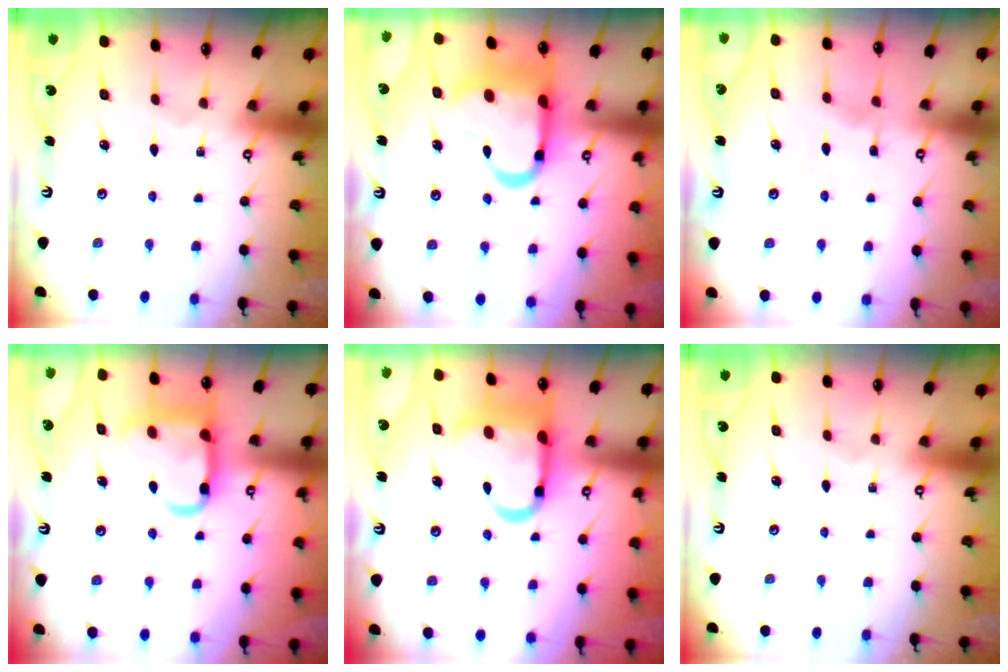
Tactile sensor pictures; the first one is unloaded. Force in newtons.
{"total": 16.4, "press": 16.3, "slide": 1.8}
{"total": 3.0, "press": 3.0, "slide": 0.2}
{"total": 15.6, "press": 15.5, "slide": 1.7}
{"total": 15.7, "press": 15.6, "slide": 1.7}
{"total": 0.0}